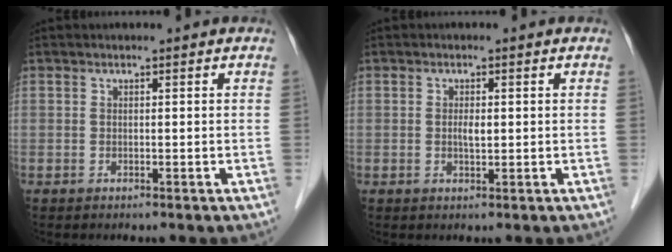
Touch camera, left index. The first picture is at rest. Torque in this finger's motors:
{"motor_torque": [0.05, 0.03, 0.02, 0.01]}